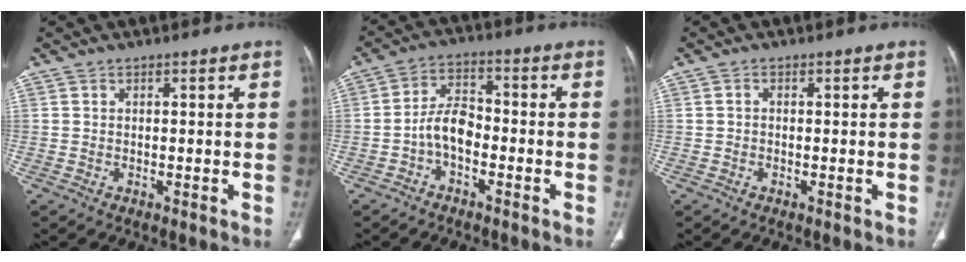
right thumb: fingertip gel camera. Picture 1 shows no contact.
{"total": 6.3, "force": [-2.3, 3.6, 4.6], "torque": [-0.078, 0.030, -0.051]}
{"total": 0.5, "force": [-0.1, 0.4, 0.3], "torque": [-0.004, 0.002, -0.005]}